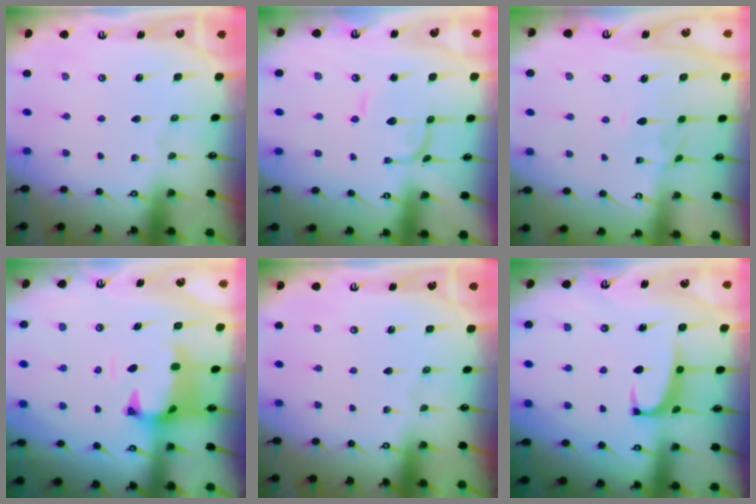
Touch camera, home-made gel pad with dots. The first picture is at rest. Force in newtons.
{"total": 1.6, "press": 1.6, "slide": 0.1}
{"total": 2.1, "press": 2.0, "slide": 0.7}
{"total": 1.1, "press": 0.3, "slide": 1.1}
{"total": 0.0}
{"total": 1.2, "press": 0.9, "slide": 0.7}